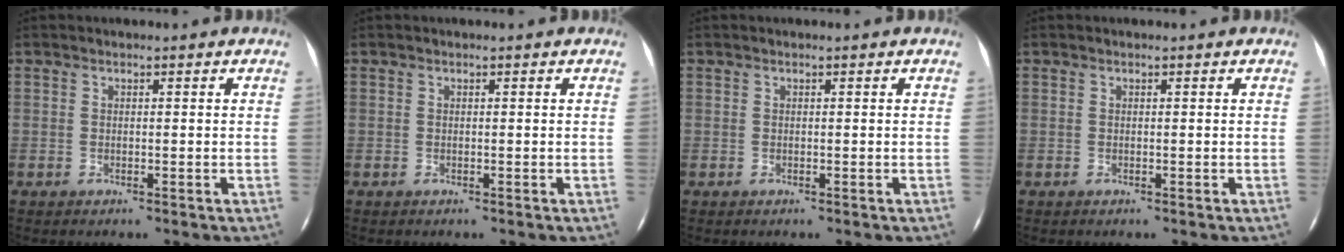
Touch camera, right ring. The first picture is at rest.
{"total": 0.0}
{"total": 0.0}
{"total": 0.0}